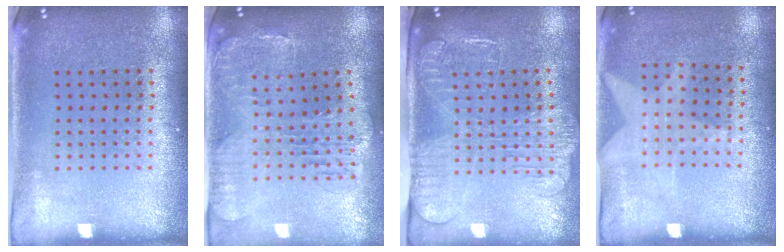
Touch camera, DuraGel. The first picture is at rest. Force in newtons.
{"total": 1.4, "press": 1.4, "slide": 0.5}
{"total": 2.6, "press": 2.1, "slide": 1.5}
{"total": 1.1, "press": 0.9, "slide": 0.7}